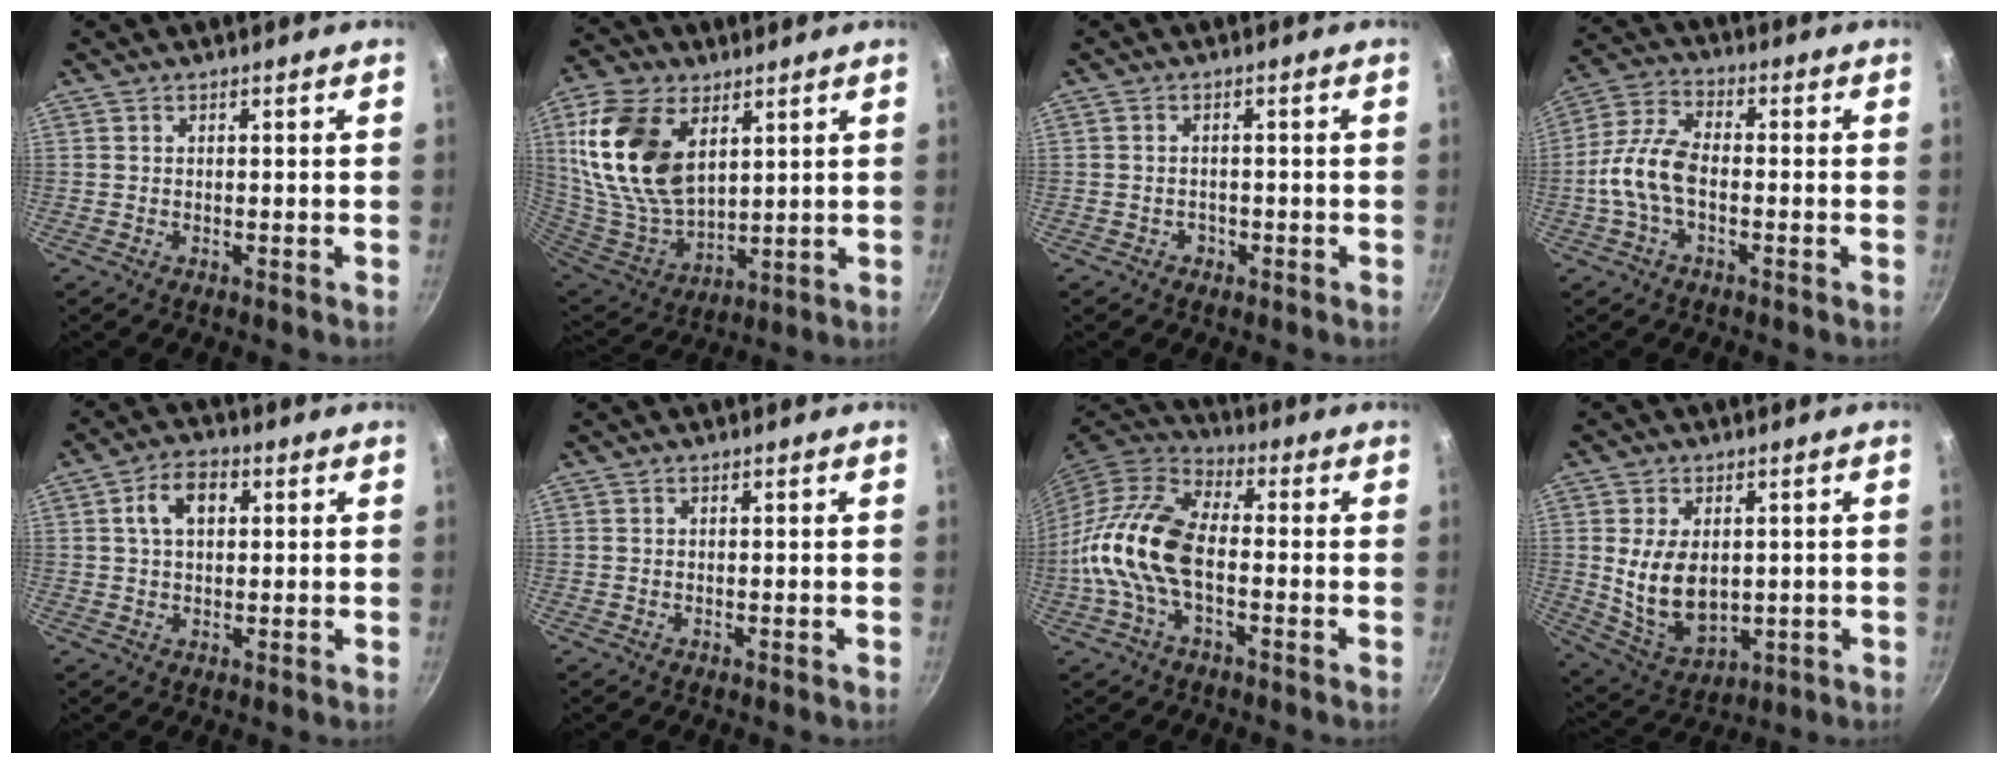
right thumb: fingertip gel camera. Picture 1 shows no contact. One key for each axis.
{"total": 21.0, "fx": 7.1, "fy": 12.7, "fz": 15.1, "tx": -0.286, "ty": -0.031, "tz": 0.148}
{"total": 1.6, "fx": -0.8, "fy": 1.4, "fz": 0.4, "tx": 0.002, "ty": 0.011, "tz": -0.007}
{"total": 9.6, "fx": -2.0, "fy": 5.1, "fz": 7.8, "tx": -0.157, "ty": 0.033, "tz": -0.052}
{"total": 7.3, "fx": 1.8, "fy": 4.8, "fz": 5.2, "tx": -0.068, "ty": 0.013, "tz": 0.025}
{"total": 0.0}
{"total": 15.7, "fx": -2.4, "fy": 8.6, "fz": 12.9, "tx": -0.241, "ty": 0.035, "tz": -0.062}
{"total": 11.9, "fx": 0.7, "fy": 7.8, "fz": 9.0, "tx": -0.147, "ty": -0.018, "tz": 0.035}